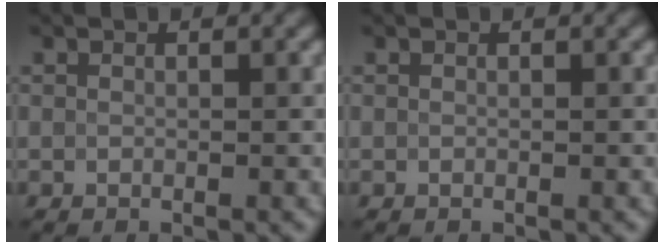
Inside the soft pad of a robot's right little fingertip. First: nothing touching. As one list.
[{"total": 0.0}]